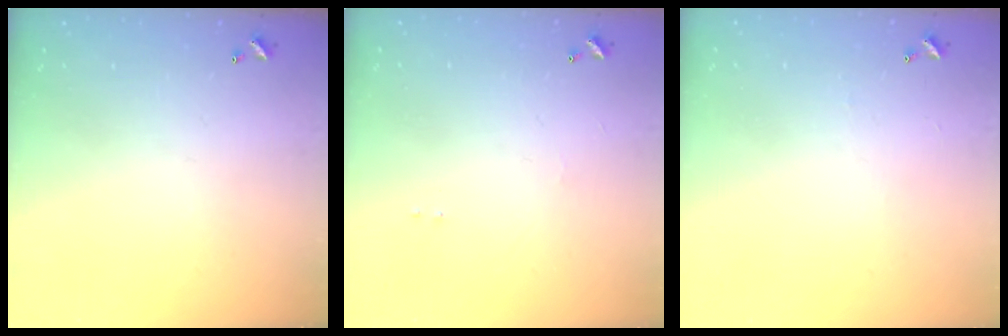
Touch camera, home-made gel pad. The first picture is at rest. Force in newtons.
{"total": 0.9, "press": 0.8, "slide": 0.5}
{"total": 2.6, "press": 2.6, "slide": 0.4}